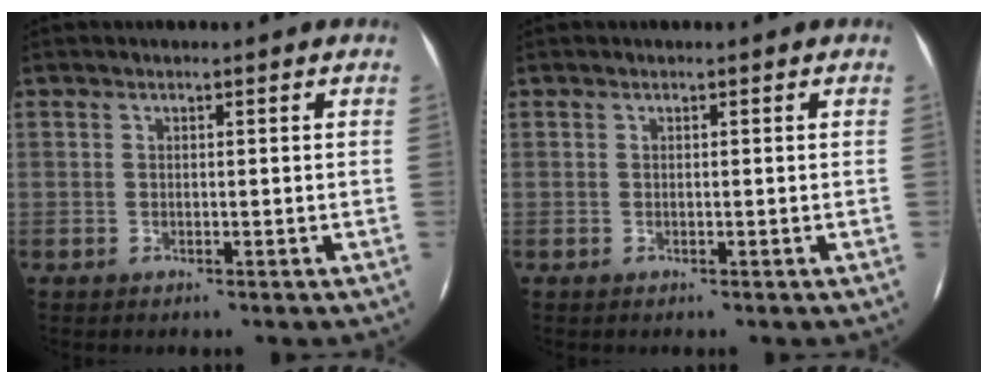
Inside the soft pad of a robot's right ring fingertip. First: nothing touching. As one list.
[{"total": 0.0}]